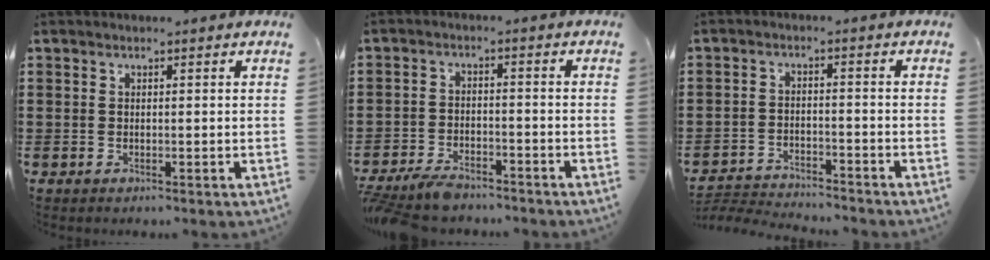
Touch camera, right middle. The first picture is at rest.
{"total": 4.2, "force": [-3.9, 1.0, 1.2], "torque": [-0.036, 0.000, -0.082]}
{"total": 3.7, "force": [-3.7, 0.3, 0.2], "torque": [-0.016, -0.001, -0.082]}